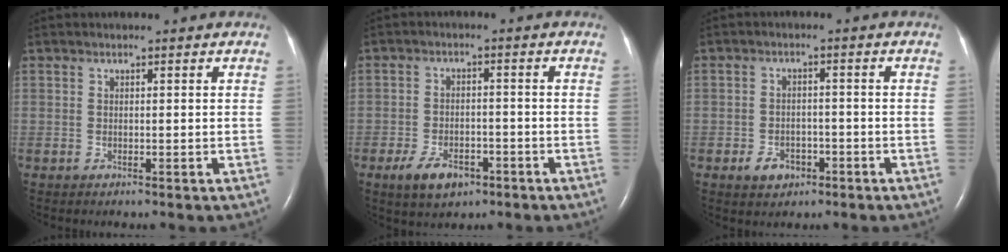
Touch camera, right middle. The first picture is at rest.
{"total": 6.2, "force": [-3.6, 3.3, 3.8], "torque": [-0.074, -0.001, -0.054]}
{"total": 3.8, "force": [-2.0, 2.7, 1.8], "torque": [-0.030, 0.004, -0.026]}